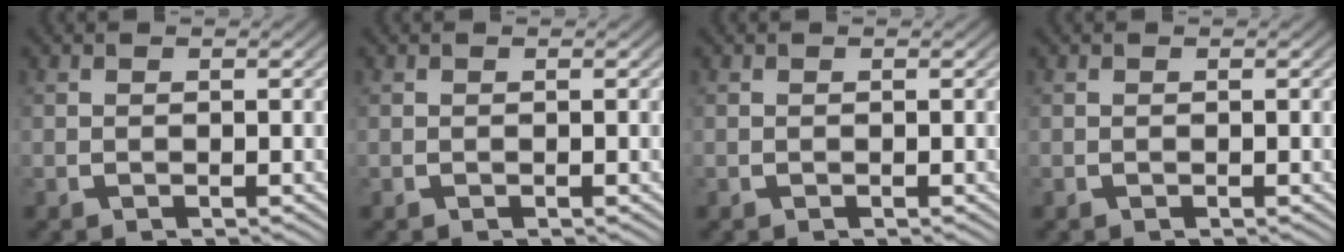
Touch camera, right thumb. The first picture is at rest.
{"total": 0.0}
{"total": 0.0}
{"total": 0.0}